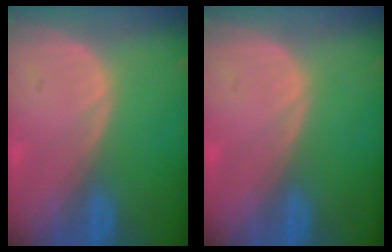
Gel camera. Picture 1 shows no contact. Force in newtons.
{"total": 0.0}